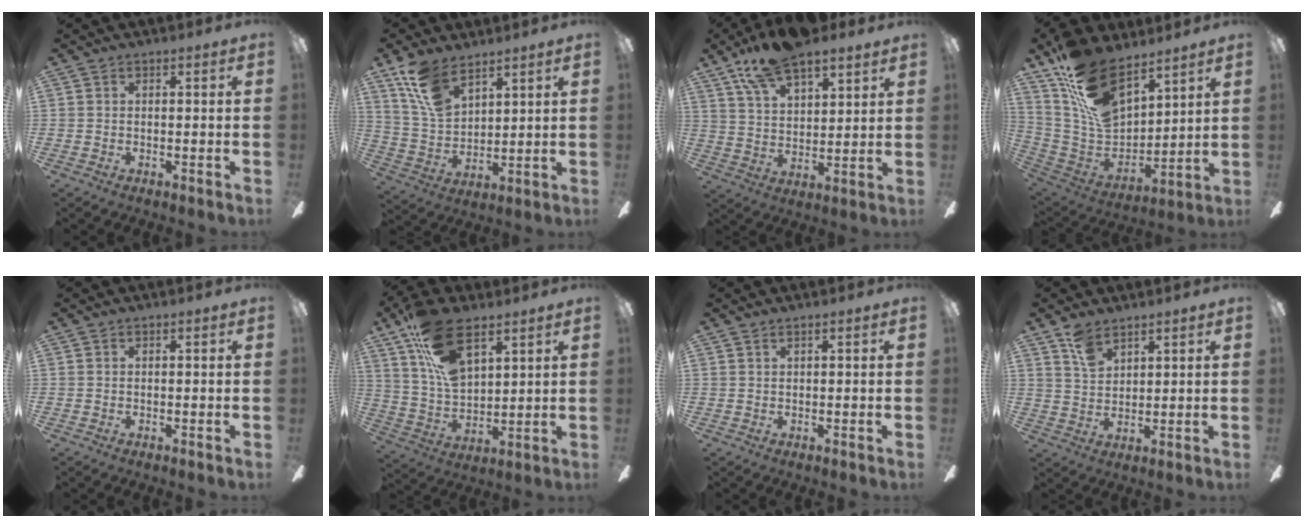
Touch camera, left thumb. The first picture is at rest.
{"total": 11.9, "force": [8.5, 5.6, 6.1], "torque": [-0.144, -0.023, 0.167]}
{"total": 13.6, "force": [10.4, 5.0, 7.2], "torque": [-0.140, -0.041, 0.189]}
{"total": 18.1, "force": [12.2, 8.6, 10.2], "torque": [-0.198, -0.074, 0.226]}
{"total": 0.0}
{"total": 16.4, "force": [9.5, 7.8, 10.8], "torque": [-0.203, -0.035, 0.175]}
{"total": 0.6, "force": [0.5, 0.0, 0.3], "torque": [-0.008, -0.001, 0.010]}
{"total": 6.0, "force": [4.5, 2.8, 2.9], "torque": [-0.059, -0.014, 0.084]}